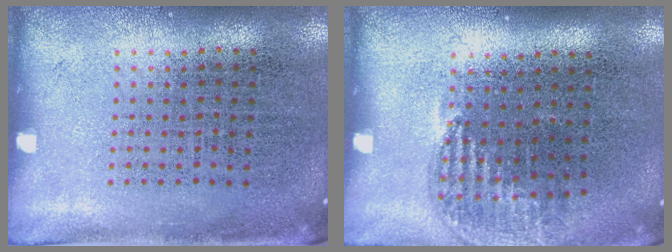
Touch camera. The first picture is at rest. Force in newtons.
{"total": 1.0, "press": 0.9, "slide": 0.5}